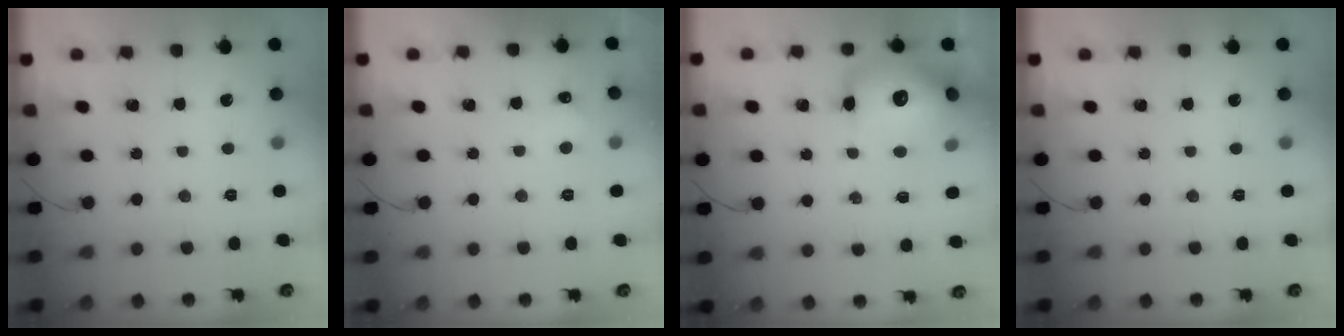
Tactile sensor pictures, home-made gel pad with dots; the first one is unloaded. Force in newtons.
{"total": 3.9, "press": 3.7, "slide": 1.1}
{"total": 16.8, "press": 16.3, "slide": 3.9}
{"total": 0.0}